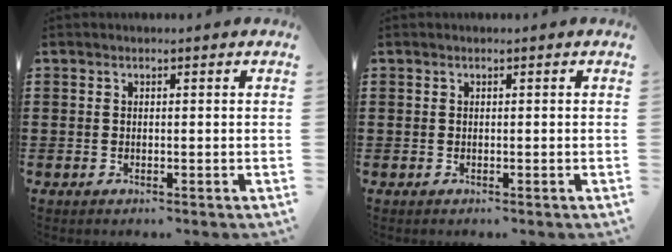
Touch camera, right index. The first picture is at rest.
{"total": 0.0}